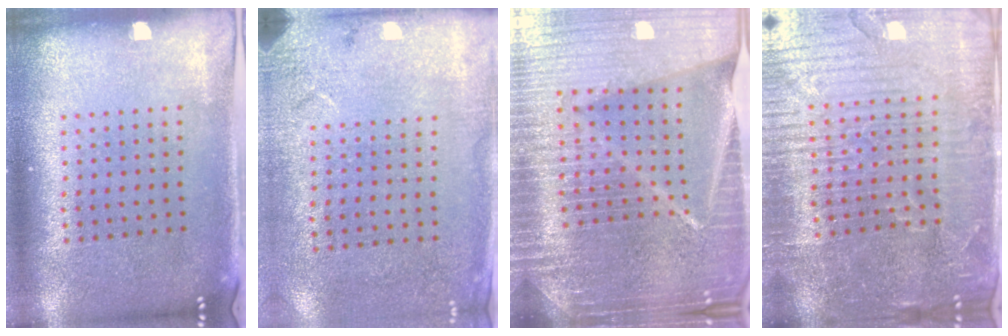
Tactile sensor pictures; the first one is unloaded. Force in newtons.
{"total": 2.8, "press": 2.2, "slide": 1.6}
{"total": 7.1, "press": 6.1, "slide": 3.7}
{"total": 5.2, "press": 4.8, "slide": 2.2}